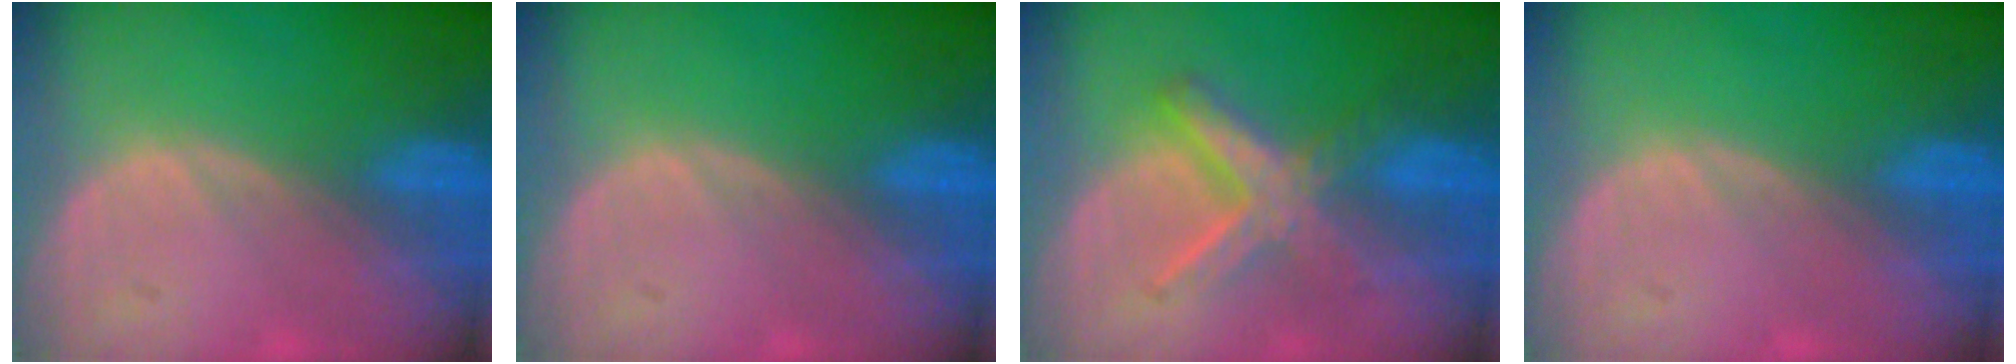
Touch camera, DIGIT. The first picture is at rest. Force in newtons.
{"total": 0.0}
{"total": 6.4, "press": 6.4, "slide": 0.3}
{"total": 0.0}